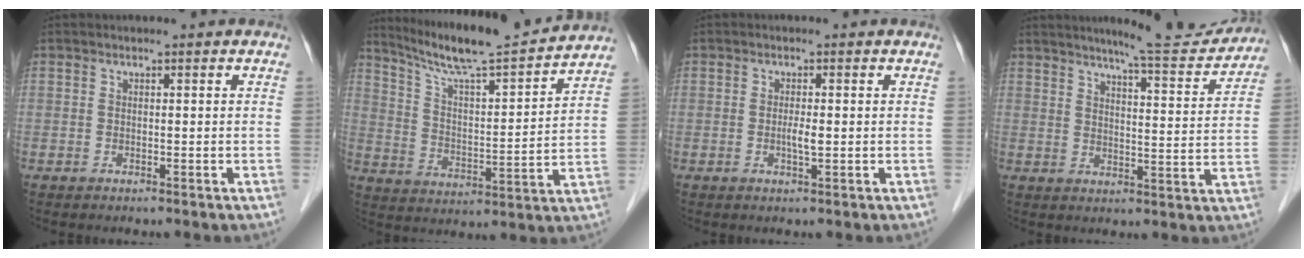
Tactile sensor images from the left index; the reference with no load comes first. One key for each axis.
{"total": 16.0, "fx": 14.6, "fy": -0.3, "fz": 6.4, "tx": -0.117, "ty": -0.007, "tz": 0.234}
{"total": 1.7, "fx": -0.5, "fy": 0.1, "fz": 1.6, "tx": -0.032, "ty": -0.006, "tz": -0.008}
{"total": 11.4, "fx": 10.7, "fy": 0.3, "fz": 3.9, "tx": -0.051, "ty": -0.020, "tz": 0.134}